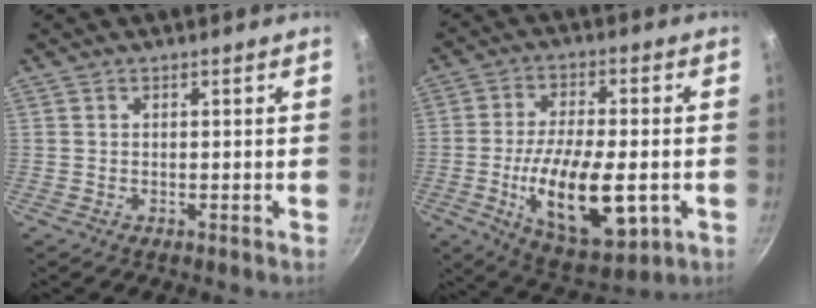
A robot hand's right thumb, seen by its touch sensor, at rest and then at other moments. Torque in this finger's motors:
{"motor_torque": [0.26, 0.99, 1.08, -1.08, 0.47]}